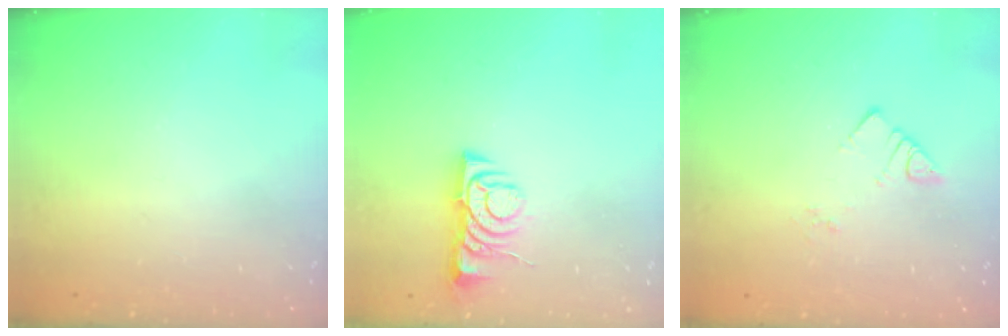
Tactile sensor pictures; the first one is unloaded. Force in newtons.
{"total": 5.5, "press": 5.4, "slide": 0.7}
{"total": 2.6, "press": 2.6, "slide": 0.1}